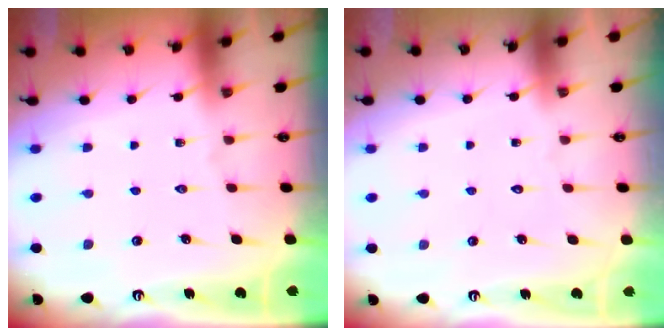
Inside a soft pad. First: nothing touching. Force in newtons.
{"total": 1.6, "press": 1.6, "slide": 0.1}